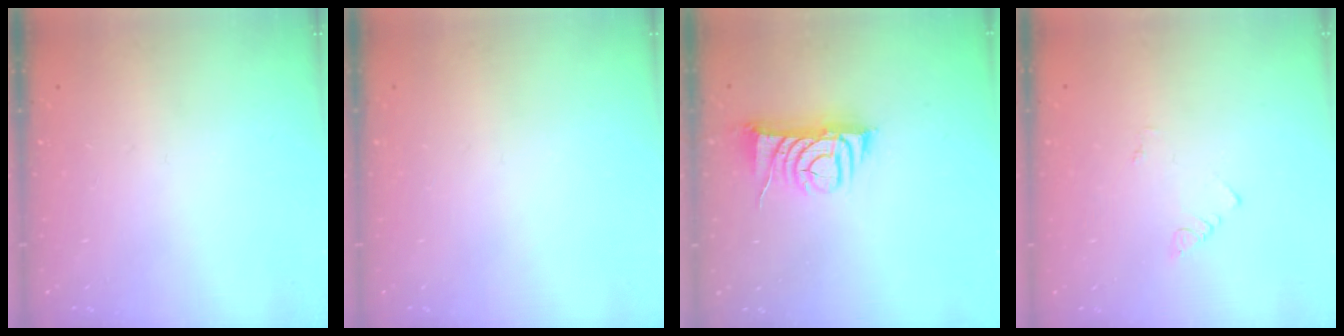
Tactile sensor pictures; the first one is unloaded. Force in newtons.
{"total": 0.0}
{"total": 8.3, "press": 8.2, "slide": 1.0}
{"total": 1.1, "press": 1.1, "slide": 0.3}